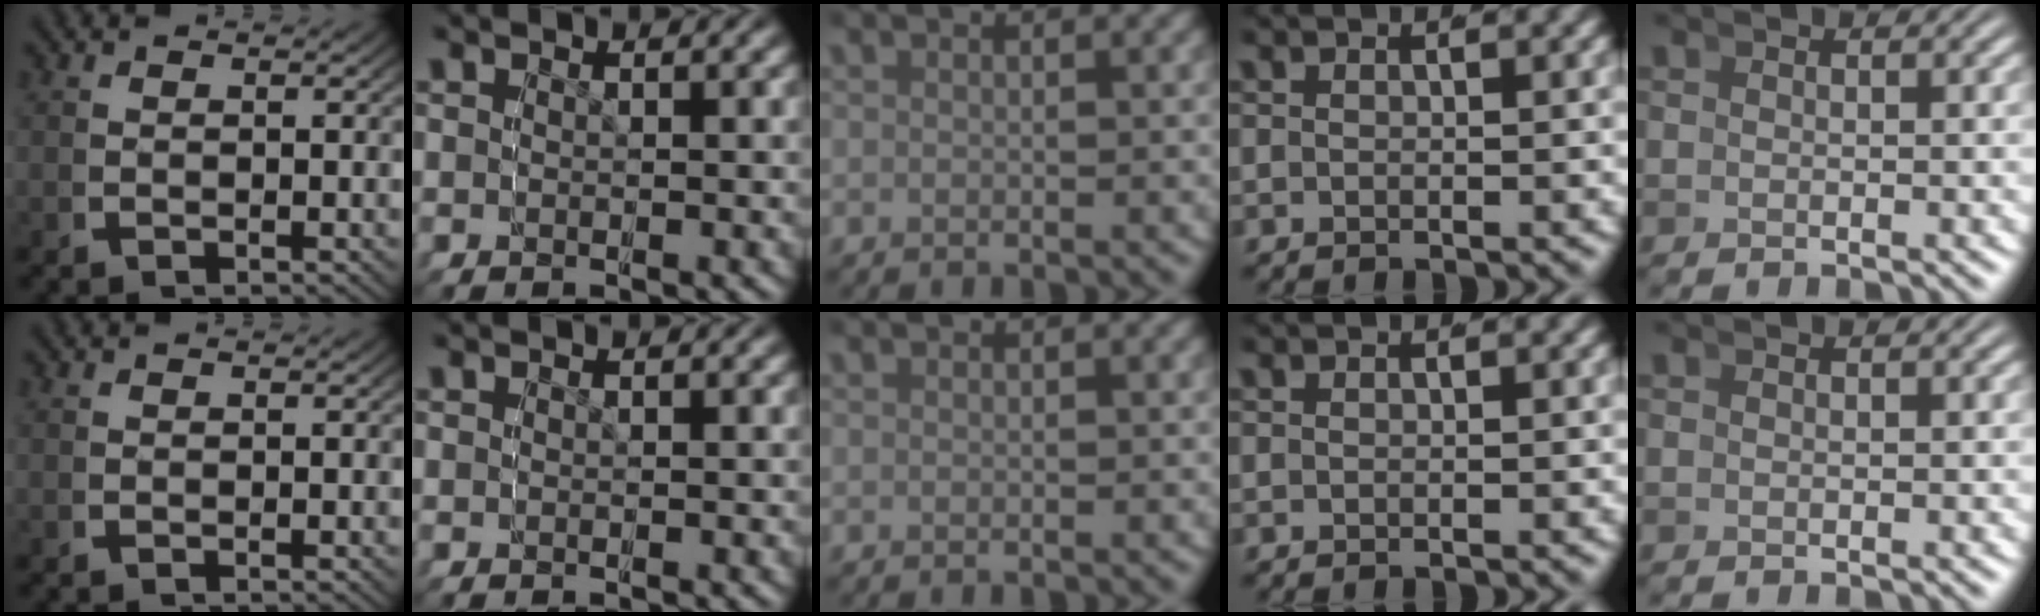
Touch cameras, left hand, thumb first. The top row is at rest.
{}